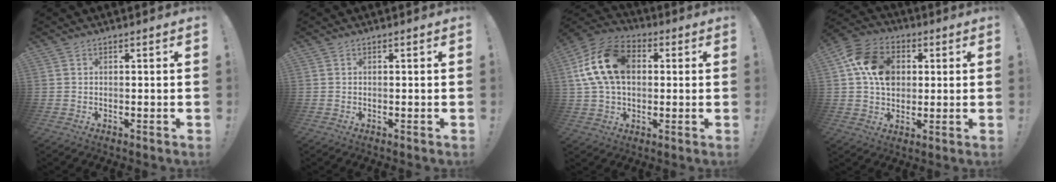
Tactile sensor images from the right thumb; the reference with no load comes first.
{"total": 0.0}
{"total": 17.9, "force": [3.3, 12.3, 12.6], "torque": [-0.225, 0.010, 0.063]}
{"total": 14.7, "force": [3.4, 11.1, 9.1], "torque": [-0.156, 0.002, 0.069]}